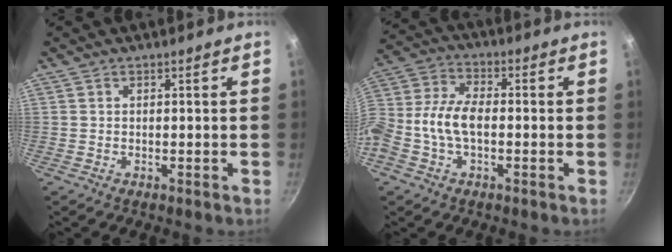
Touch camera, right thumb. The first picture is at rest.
{"total": 9.8, "force": [-1.5, 6.0, 7.6], "torque": [-0.157, 0.035, -0.044]}